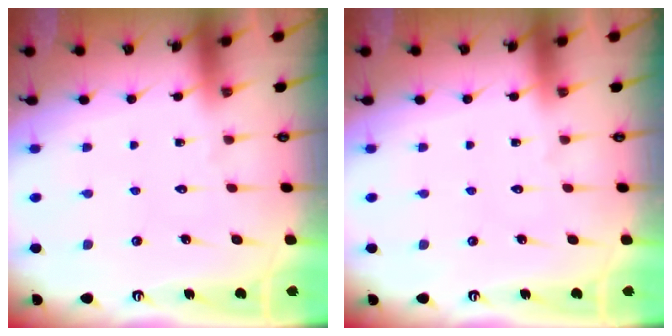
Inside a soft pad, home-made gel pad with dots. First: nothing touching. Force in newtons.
{"total": 0.0}